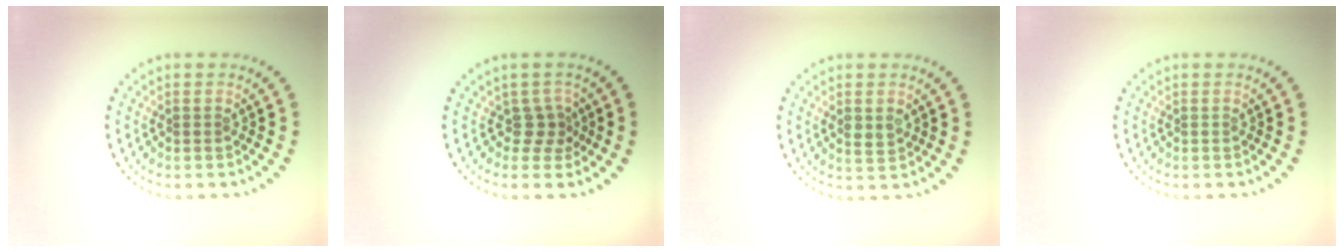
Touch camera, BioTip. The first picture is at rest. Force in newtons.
{"total": 1.9, "press": 1.2, "slide": 1.5}
{"total": 1.6, "press": 1.6, "slide": 0.1}
{"total": 0.0}